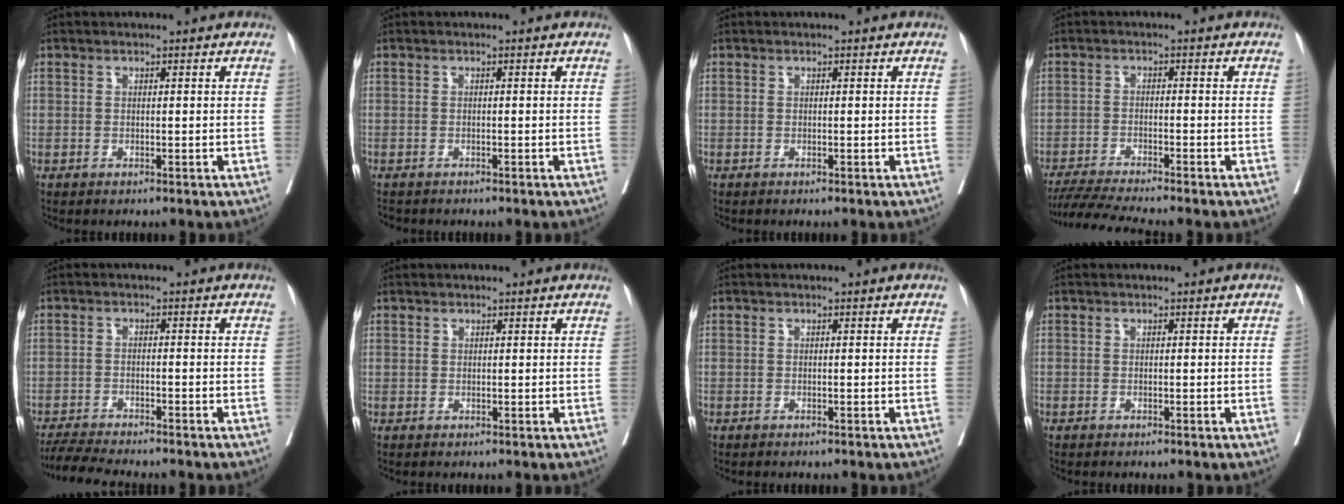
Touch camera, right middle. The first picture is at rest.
{"total": 1.9, "force": [-1.8, 0.4, 0.5], "torque": [-0.016, -0.007, -0.028]}
{"total": 0.0}
{"total": 7.7, "force": [-6.9, -1.3, 3.1], "torque": [-0.049, -0.022, -0.119]}
{"total": 7.1, "force": [-6.5, -0.1, 2.7], "torque": [-0.044, -0.017, -0.108]}
{"total": 0.9, "force": [0.4, 0.7, -0.1], "torque": [0.008, 0.003, 0.005]}
{"total": 0.5, "force": [-0.4, -0.1, 0.3], "torque": [-0.005, 0.001, -0.006]}
{"total": 0.0}